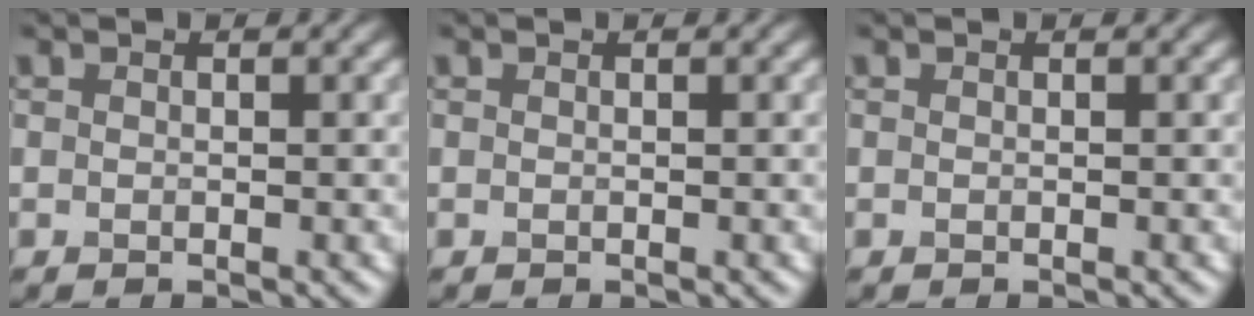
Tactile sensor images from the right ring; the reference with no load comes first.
{"total": 0.0}
{"total": 0.0}